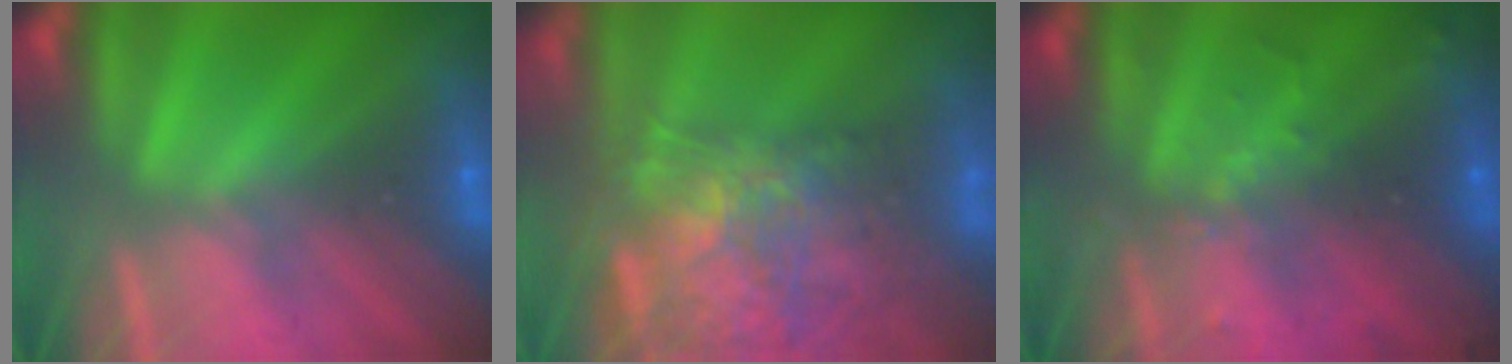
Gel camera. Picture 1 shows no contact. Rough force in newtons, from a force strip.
{"total": 8.0}
{"total": 2.9}